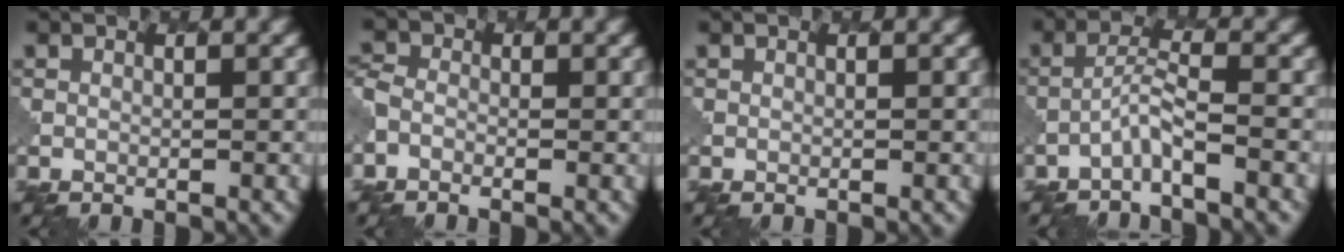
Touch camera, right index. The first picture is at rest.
{"total": 1.6, "force": [-1.0, 1.1, 0.6], "torque": [-0.015, -0.004, -0.029]}
{"total": 0.0}
{"total": 2.2, "force": [-1.5, 0.0, 1.5], "torque": [-0.032, 0.010, -0.037]}